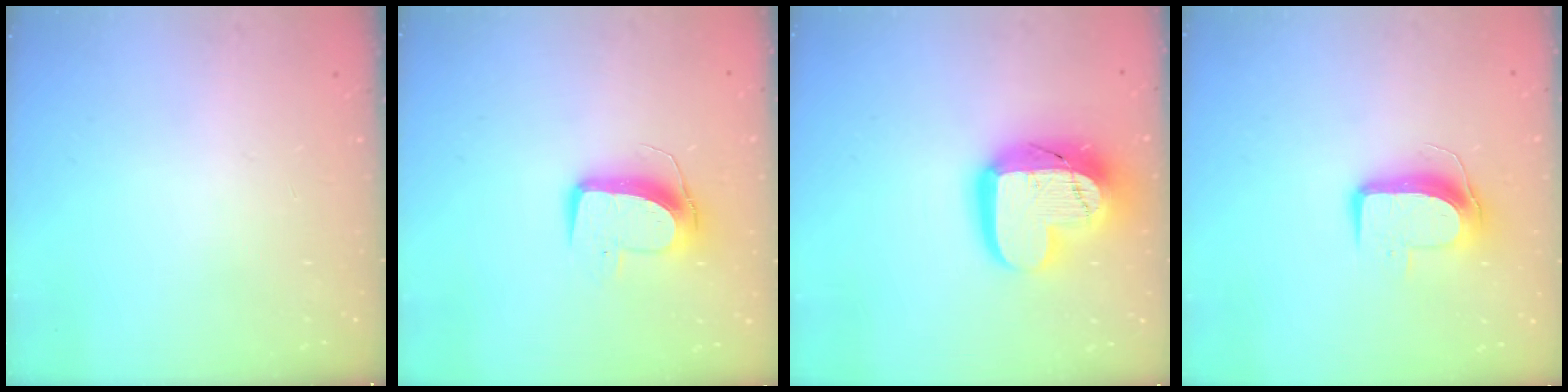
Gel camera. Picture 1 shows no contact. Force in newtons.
{"total": 10.1, "press": 10.1, "slide": 0.6}
{"total": 19.0, "press": 19.0, "slide": 1.6}
{"total": 10.6, "press": 10.6, "slide": 0.8}